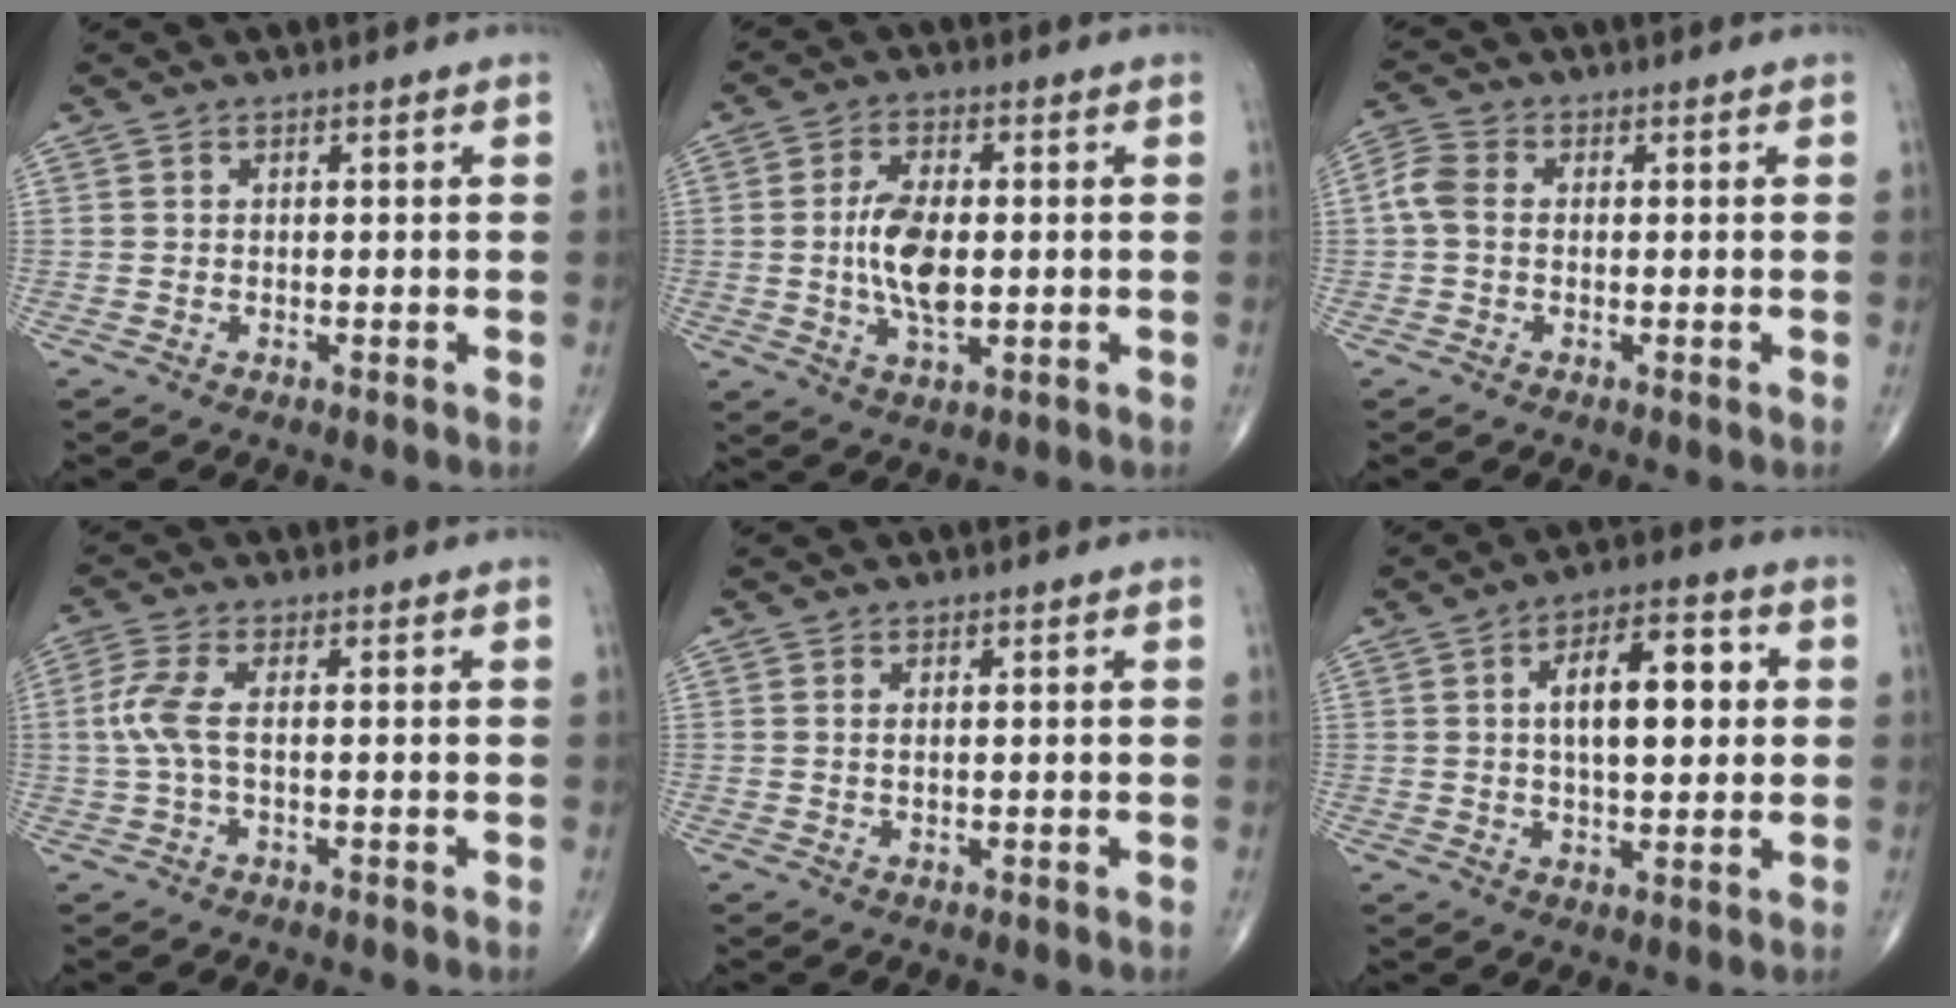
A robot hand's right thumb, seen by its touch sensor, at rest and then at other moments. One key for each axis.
{"total": 9.2, "fx": -0.2, "fy": 4.4, "fz": 8.1, "tx": -0.153, "ty": -0.003, "tz": -0.003}
{"total": 4.1, "fx": -0.1, "fy": 2.9, "fz": 2.9, "tx": -0.068, "ty": 0.011, "tz": -0.012}
{"total": 4.9, "fx": -0.1, "fy": 1.2, "fz": 4.8, "tx": -0.138, "ty": 0.007, "tz": -0.008}
{"total": 0.8, "fx": 0.3, "fy": 0.3, "fz": 0.7, "tx": -0.018, "ty": 0.001, "tz": 0.007}
{"total": 12.4, "fx": 2.1, "fy": 5.6, "fz": 10.8, "tx": -0.148, "ty": 0.010, "tz": 0.030}